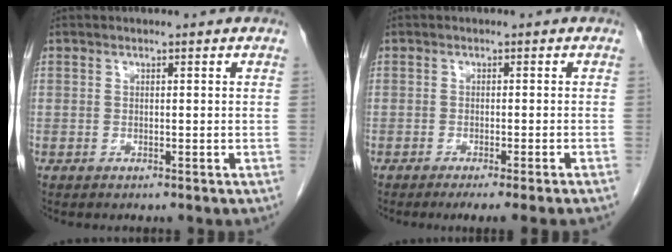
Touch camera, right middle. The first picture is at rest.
{"total": 5.7, "force": [-4.5, -1.1, 3.3], "torque": [-0.022, -0.007, -0.062]}